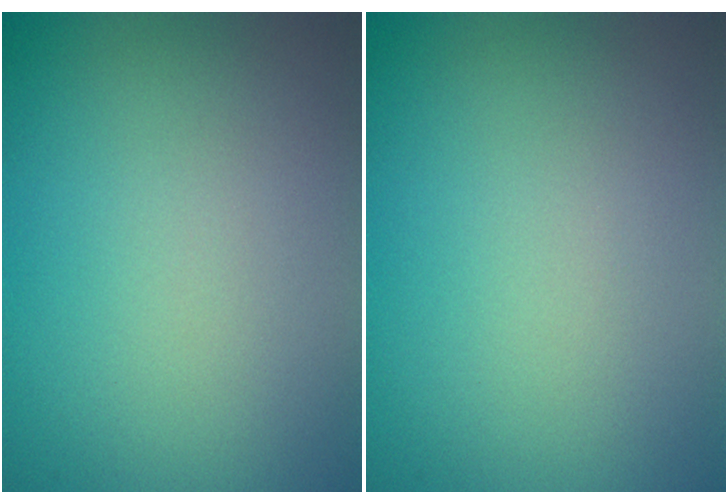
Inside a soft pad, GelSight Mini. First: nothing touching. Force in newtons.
{"total": 0.0}